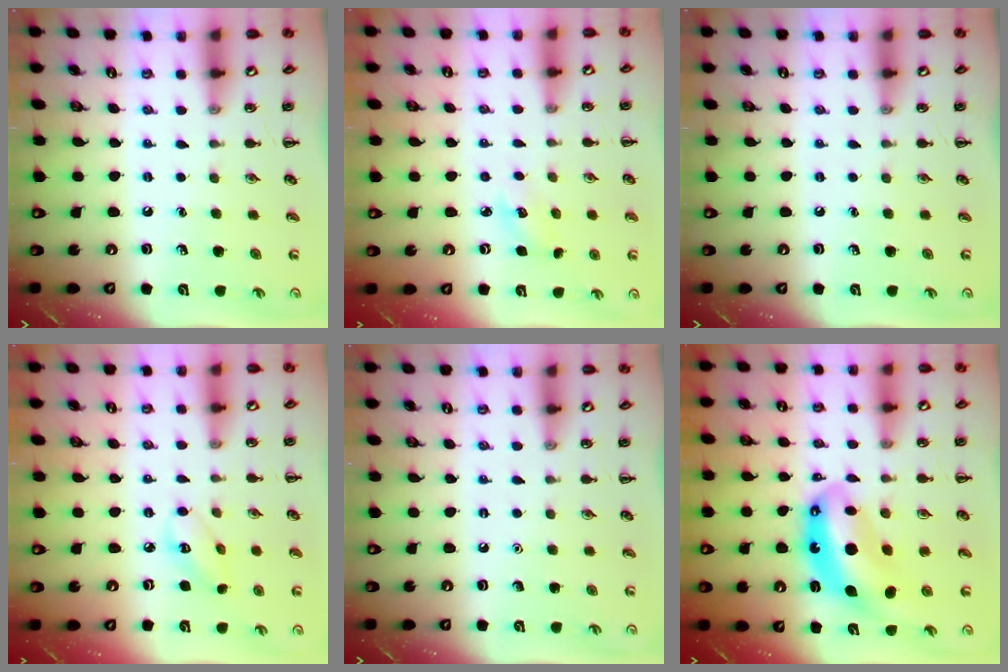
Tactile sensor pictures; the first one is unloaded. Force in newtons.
{"total": 3.9, "press": 3.8, "slide": 1.1}
{"total": 0.0}
{"total": 3.8, "press": 3.8, "slide": 0.7}
{"total": 1.6, "press": 1.5, "slide": 0.1}
{"total": 10.7, "press": 10.3, "slide": 2.8}